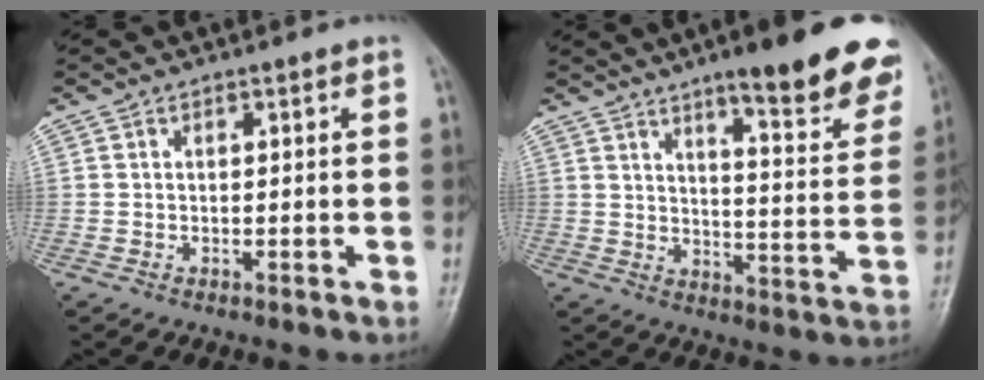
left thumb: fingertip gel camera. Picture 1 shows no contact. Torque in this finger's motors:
{"motor_torque": [0.73, 0.80, 1.40, -1.38, 0.09]}